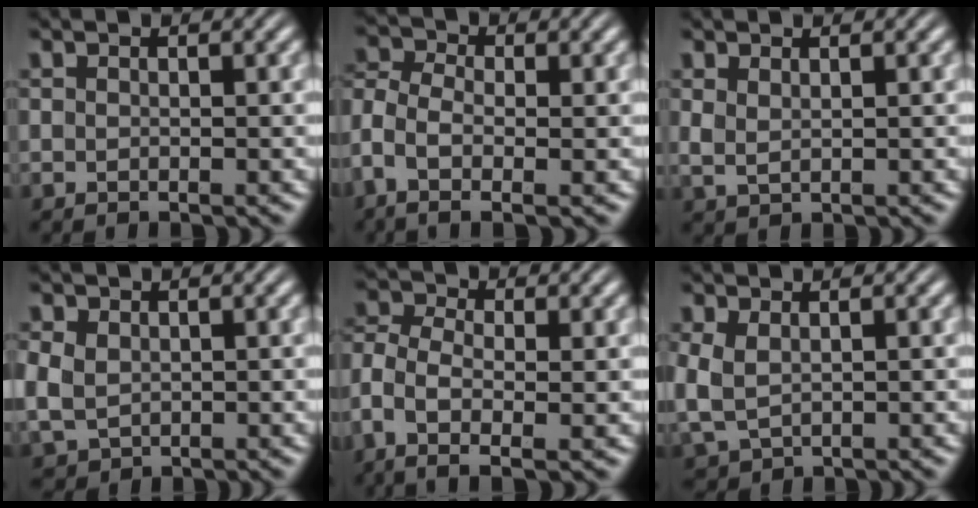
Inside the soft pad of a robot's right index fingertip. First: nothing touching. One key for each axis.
{"total": 5.4, "fx": -0.5, "fy": 3.9, "fz": 3.7, "tx": -0.109, "ty": -0.019, "tz": -0.008}
{"total": 1.4, "fx": 0.9, "fy": 0.7, "fz": 0.8, "tx": -0.020, "ty": -0.006, "tz": 0.026}
{"total": 4.1, "fx": -0.2, "fy": 3.7, "fz": 1.7, "tx": -0.056, "ty": -0.023, "tz": 0.012}
{"total": 6.5, "fx": -1.0, "fy": 4.4, "fz": 4.6, "tx": -0.131, "ty": -0.034, "tz": -0.005}
{"total": 4.1, "fx": 0.1, "fy": 3.6, "fz": 2.0, "tx": -0.064, "ty": -0.019, "tz": 0.017}